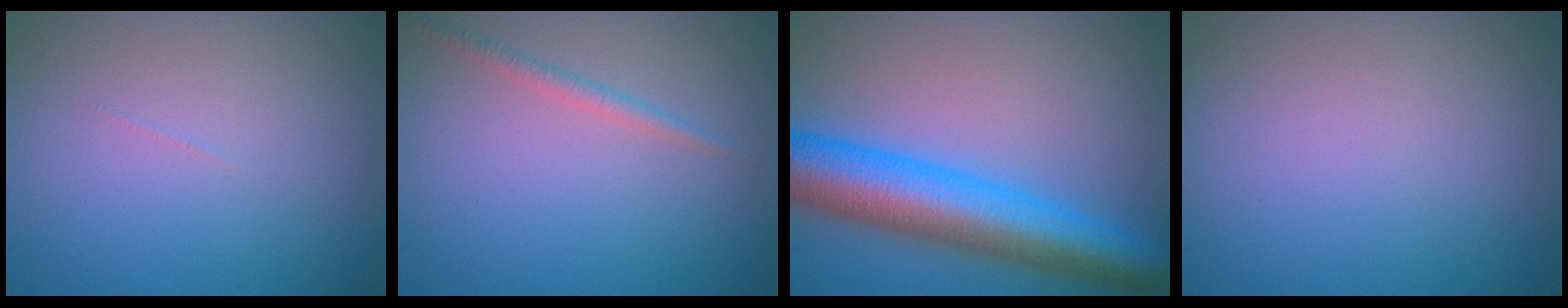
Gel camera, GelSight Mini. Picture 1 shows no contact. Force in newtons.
{"total": 1.1, "press": 1.1, "slide": 0.0}
{"total": 9.7, "press": 9.7, "slide": 0.2}
{"total": 0.0}